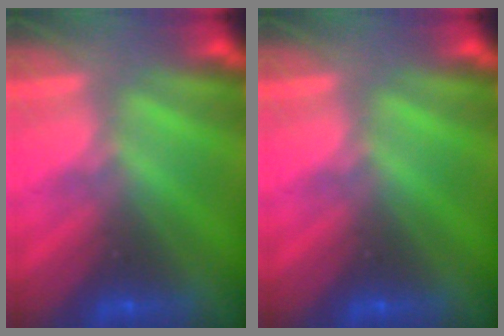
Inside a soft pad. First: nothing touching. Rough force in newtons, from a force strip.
{"total": 0.0}